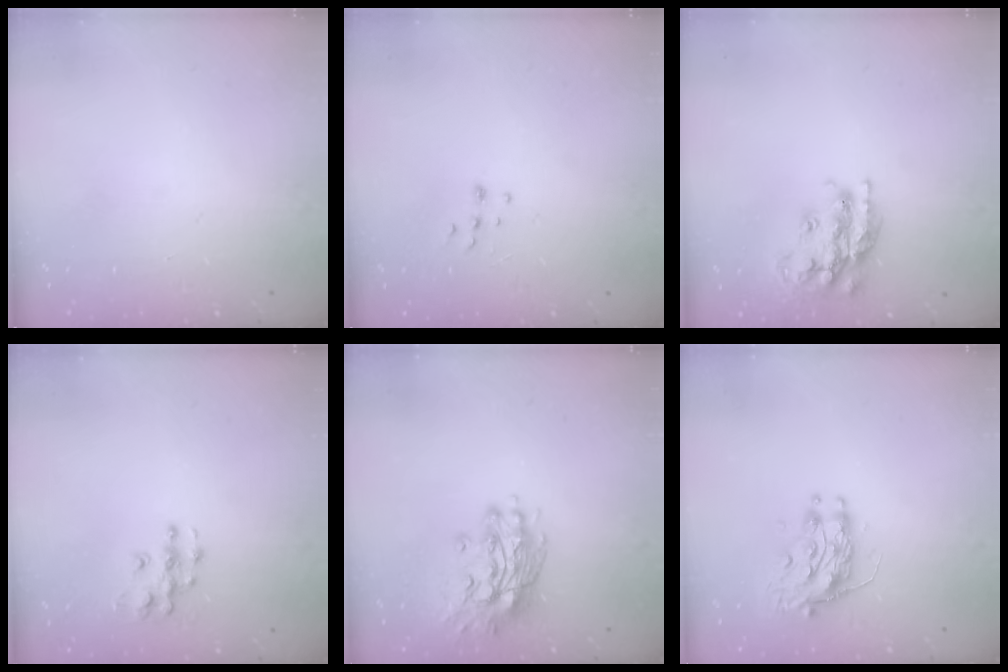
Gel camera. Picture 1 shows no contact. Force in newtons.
{"total": 6.7, "press": 6.7, "slide": 0.6}
{"total": 19.3, "press": 19.3, "slide": 1.4}
{"total": 8.2, "press": 8.2, "slide": 0.4}
{"total": 13.6, "press": 13.5, "slide": 1.1}
{"total": 9.6, "press": 9.6, "slide": 0.7}